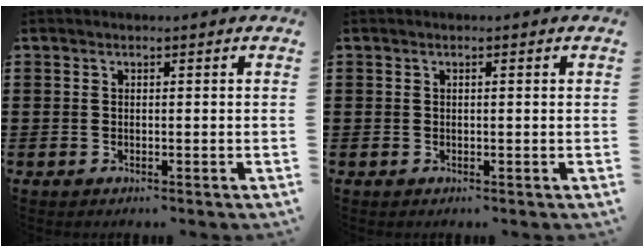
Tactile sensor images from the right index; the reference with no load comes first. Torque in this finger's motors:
{"motor_torque": [-0.36, 0.24, -0.01, -0.01]}